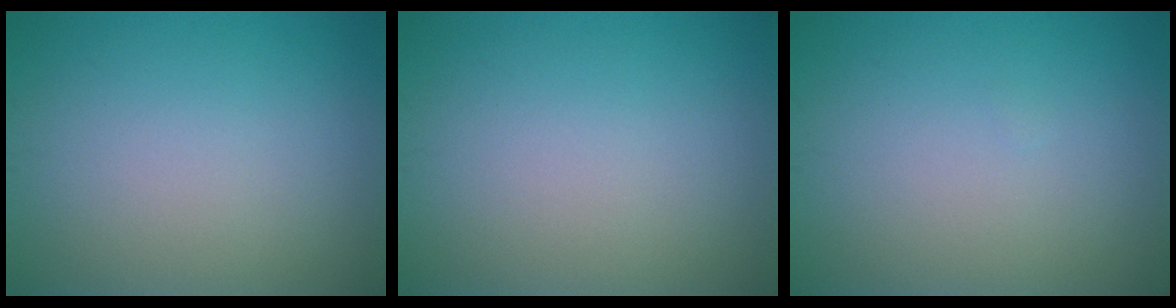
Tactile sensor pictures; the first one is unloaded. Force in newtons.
{"total": 0.0}
{"total": 0.0}